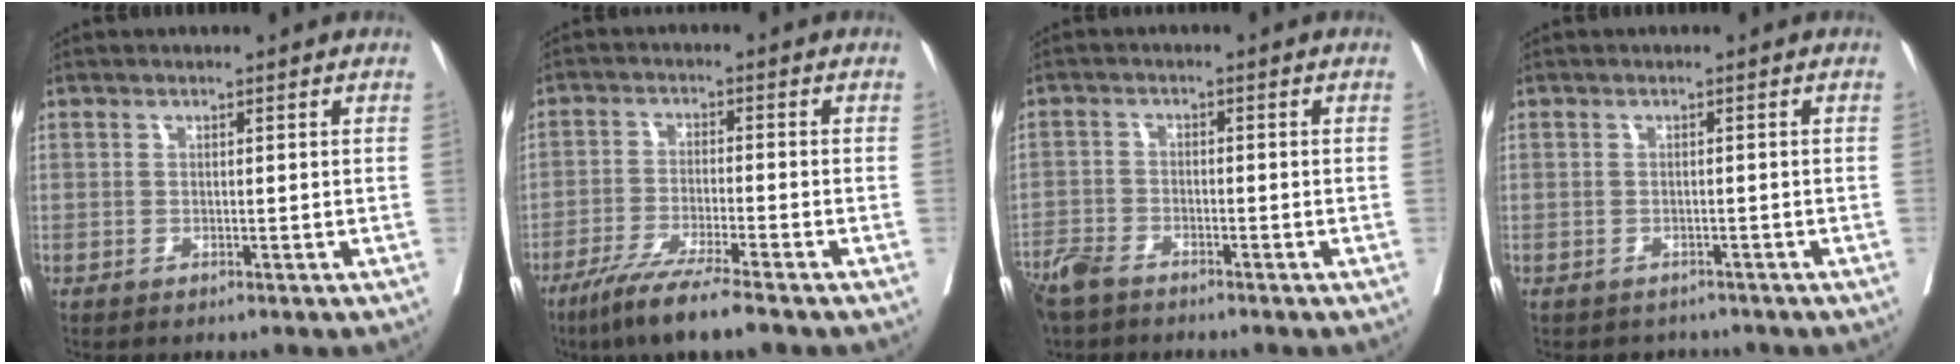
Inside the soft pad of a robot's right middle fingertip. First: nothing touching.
{"total": 8.6, "force": [-6.3, -0.3, 5.8], "torque": [-0.101, -0.025, -0.110]}
{"total": 5.2, "force": [-4.4, 1.7, 2.3], "torque": [-0.047, -0.010, -0.086]}
{"total": 2.3, "force": [-2.0, 1.1, -0.2], "torque": [0.001, 0.003, -0.030]}